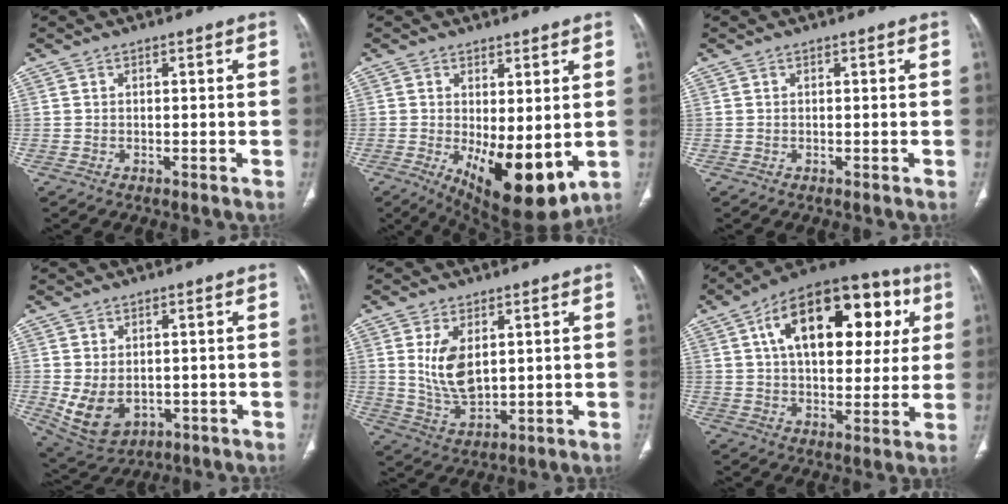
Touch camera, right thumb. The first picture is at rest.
{"total": 13.1, "force": [-2.0, 5.4, 11.7], "torque": [-0.170, -0.029, -0.010]}
{"total": 0.0}
{"total": 8.8, "force": [-1.1, 6.3, 6.1], "torque": [-0.102, -0.005, 0.007]}
{"total": 9.1, "force": [2.3, 5.1, 7.1], "torque": [-0.126, -0.019, 0.061]}
{"total": 25.6, "force": [8.1, 13.7, 20.0], "torque": [-0.270, 0.021, 0.119]}